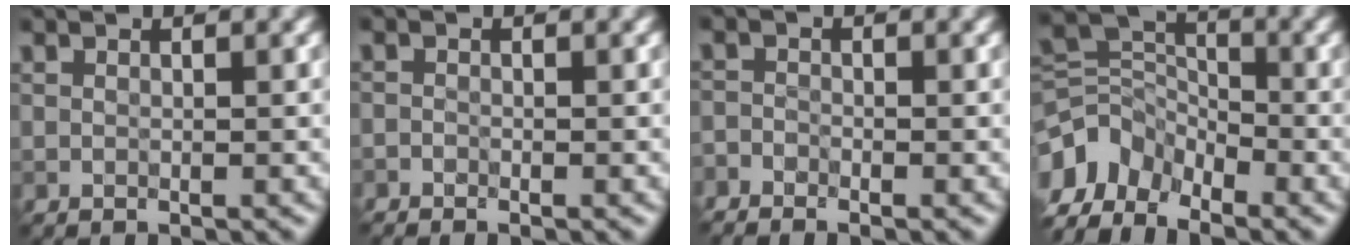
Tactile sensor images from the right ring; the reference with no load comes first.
{"total": 0.8, "force": [-0.7, 0.2, 0.2], "torque": [0.001, -0.003, -0.016]}
{"total": 1.8, "force": [-1.7, 0.4, 0.4], "torque": [-0.016, -0.004, -0.038]}
{"total": 6.6, "force": [-4.3, 3.9, 3.1], "torque": [-0.065, 0.001, -0.099]}